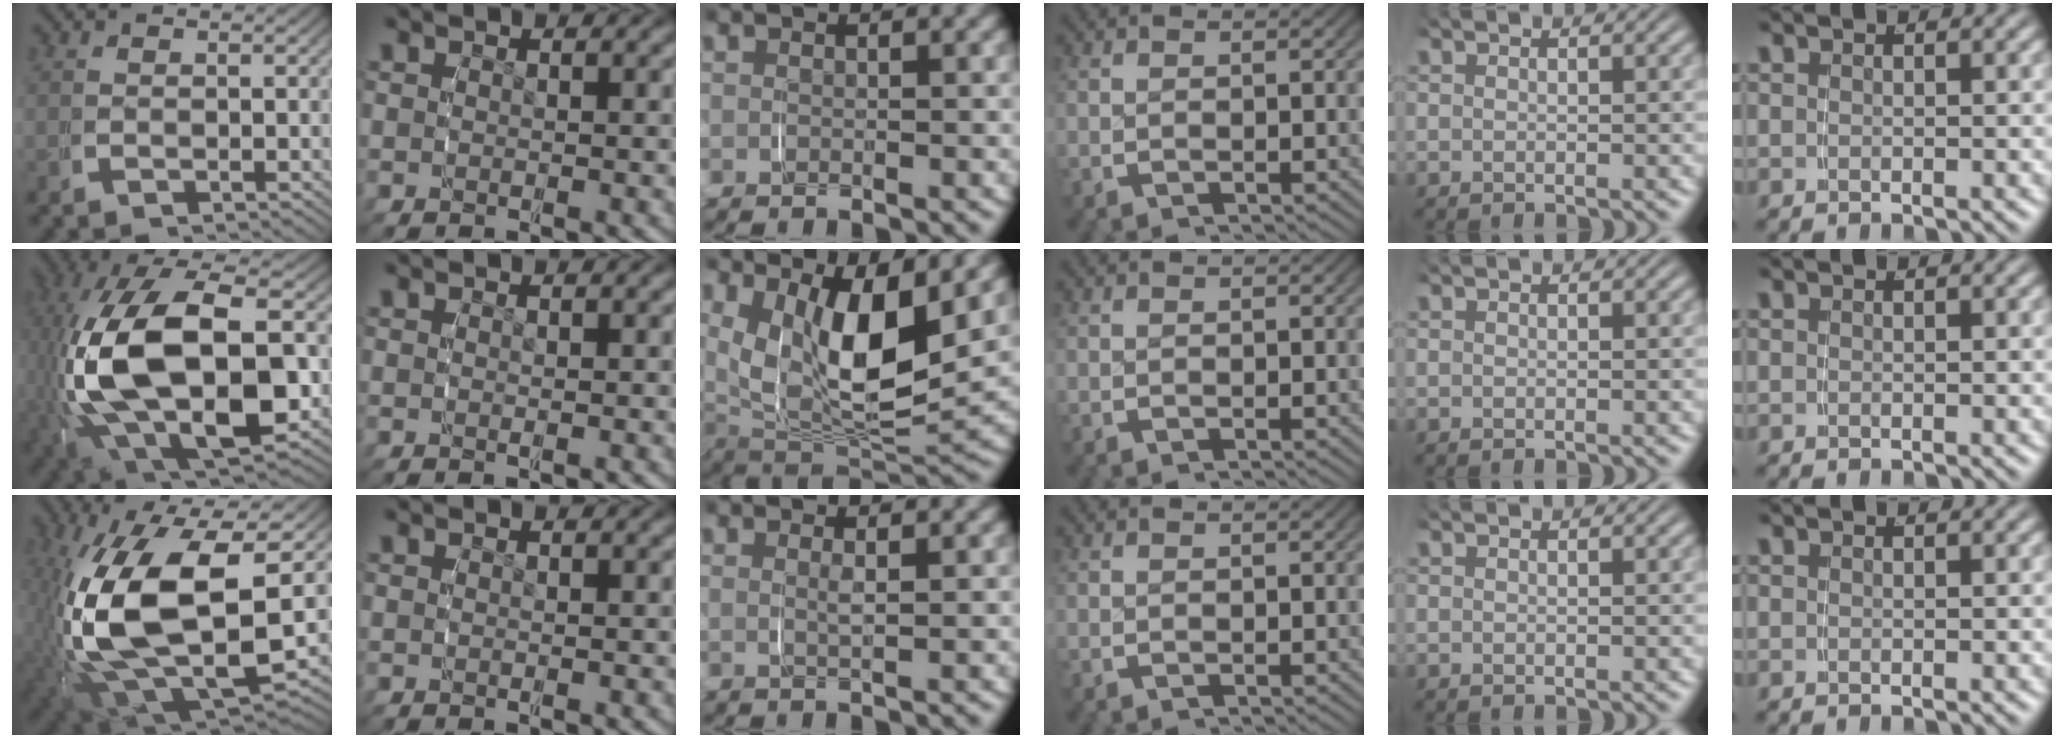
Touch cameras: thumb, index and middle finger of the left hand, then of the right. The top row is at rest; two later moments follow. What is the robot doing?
{"motion": "grasp_and_lifting", "object": "phone"}